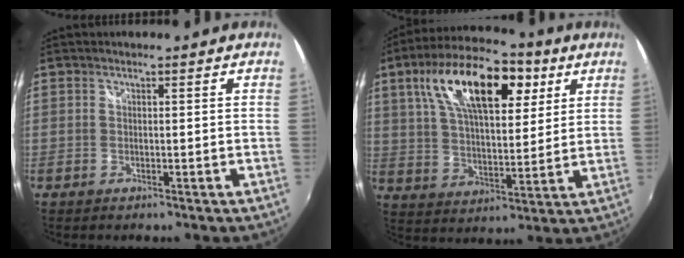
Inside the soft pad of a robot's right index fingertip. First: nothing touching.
{"total": 20.0, "force": [9.0, 8.9, 15.5], "torque": [-0.284, 0.042, 0.148]}